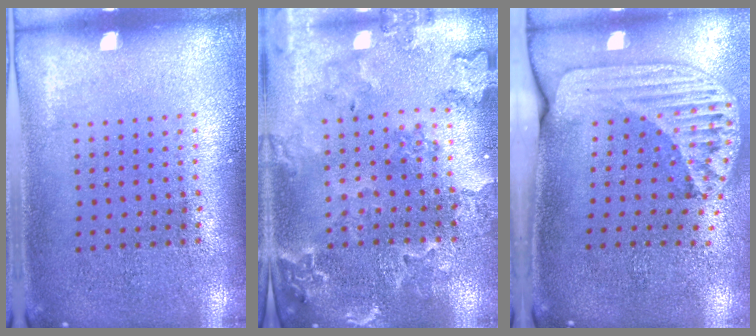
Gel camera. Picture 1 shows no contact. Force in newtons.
{"total": 1.9, "press": 1.9, "slide": 0.3}
{"total": 2.5, "press": 1.8, "slide": 1.7}